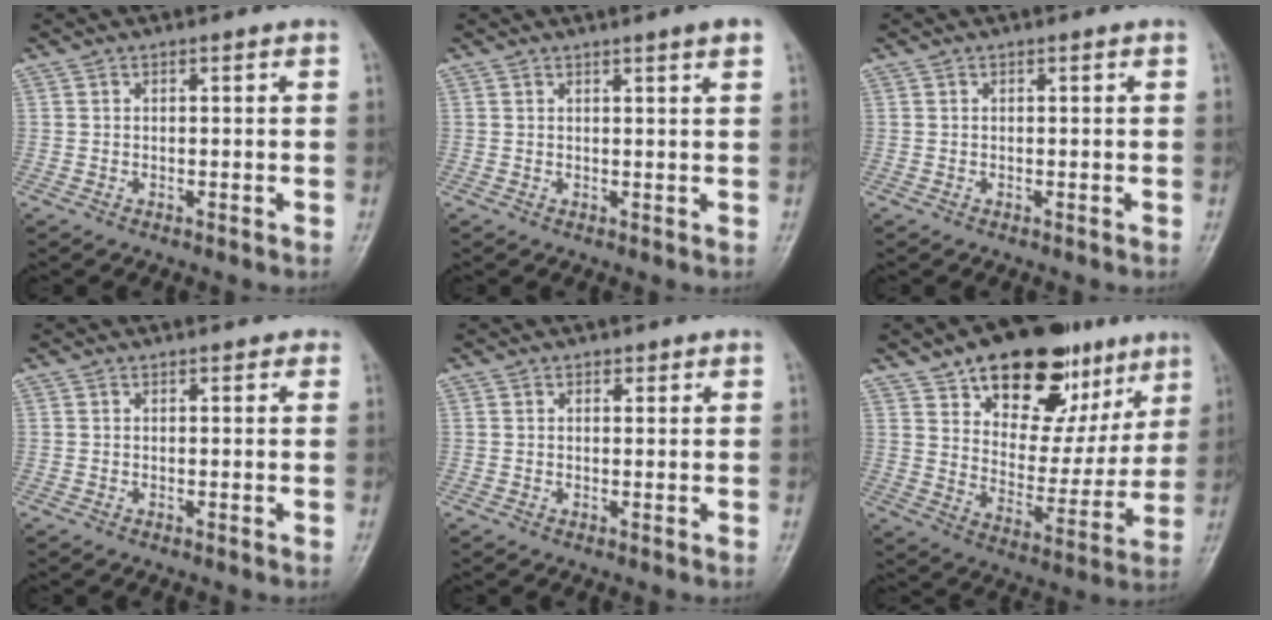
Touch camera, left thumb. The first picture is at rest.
{"total": 3.2, "force": [2.2, 0.2, 2.3], "torque": [-0.026, -0.004, 0.027]}
{"total": 0.0}
{"total": 1.1, "force": [0.7, 0.7, 0.2], "torque": [0.010, -0.002, 0.003]}
{"total": 1.1, "force": [0.8, 0.8, 0.2], "torque": [0.007, -0.005, 0.008]}
{"total": 23.3, "force": [13.2, 13.2, 13.8], "torque": [-0.149, -0.036, 0.210]}